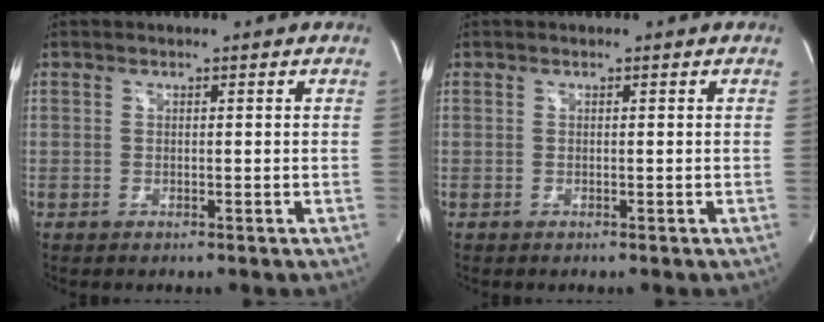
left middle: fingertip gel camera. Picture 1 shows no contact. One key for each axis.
{"total": 0.0}